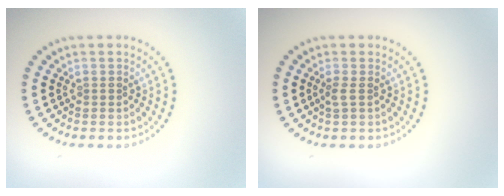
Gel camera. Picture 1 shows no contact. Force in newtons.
{"total": 0.8, "press": 0.6, "slide": 0.5}